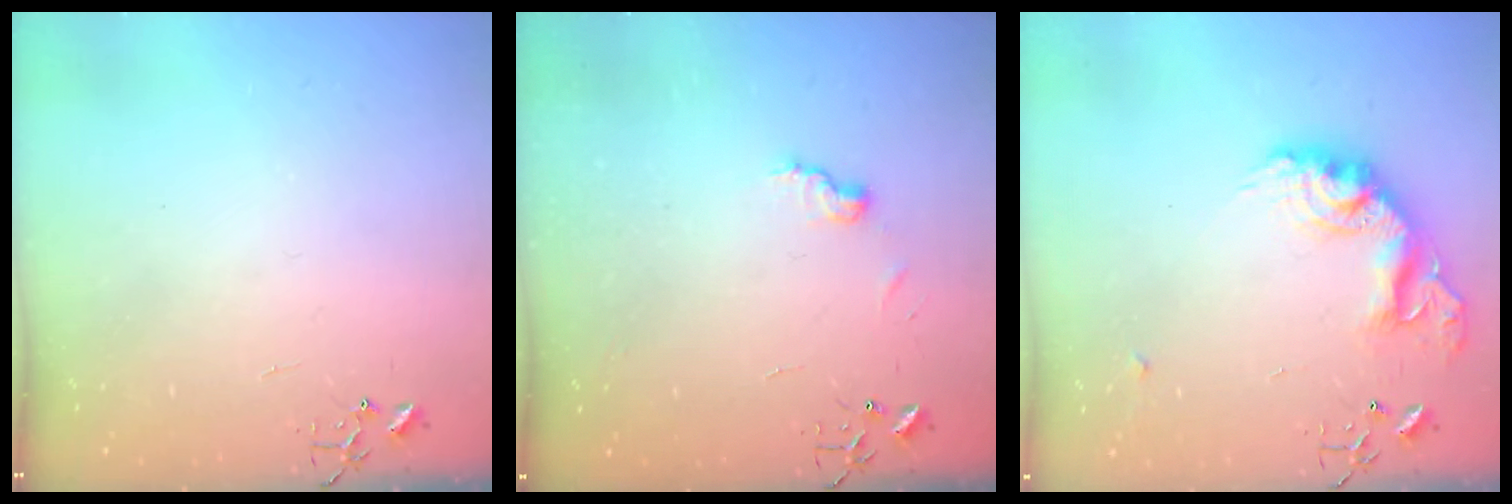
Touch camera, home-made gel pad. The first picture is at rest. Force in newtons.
{"total": 6.7, "press": 6.6, "slide": 0.7}
{"total": 17.2, "press": 17.2, "slide": 1.2}